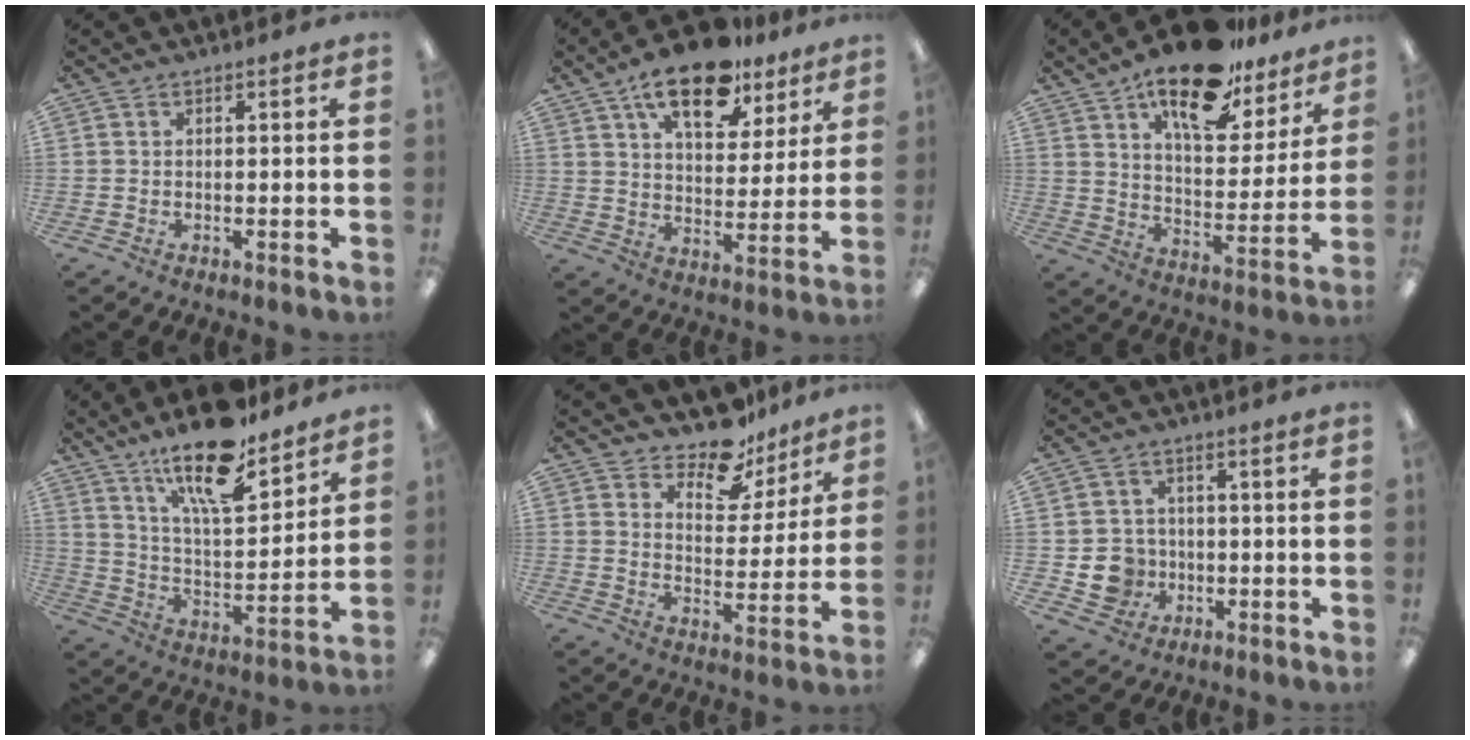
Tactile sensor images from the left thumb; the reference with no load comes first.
{"total": 17.1, "force": [11.8, 7.8, 9.6], "torque": [-0.147, -0.057, 0.202]}
{"total": 20.7, "force": [14.9, 8.4, 11.7], "torque": [-0.187, -0.079, 0.251]}
{"total": 18.5, "force": [14.1, 5.4, 10.7], "torque": [-0.184, -0.086, 0.238]}
{"total": 11.8, "force": [10.0, 5.1, 3.6], "torque": [-0.056, -0.076, 0.183]}
{"total": 7.1, "force": [-1.3, 6.7, 1.8], "torque": [-0.048, 0.015, -0.015]}